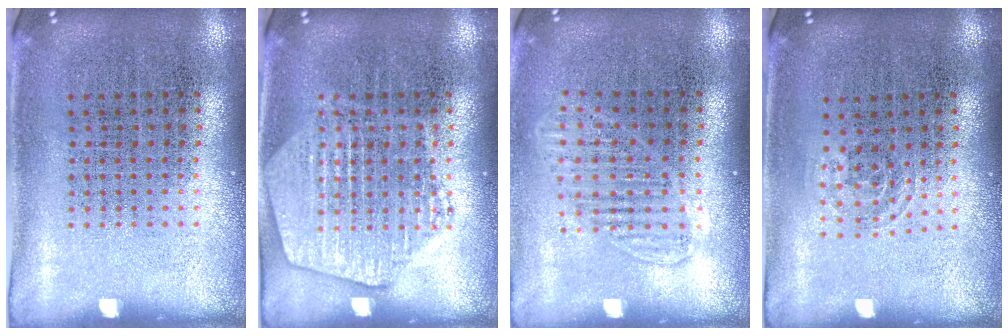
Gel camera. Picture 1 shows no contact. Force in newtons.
{"total": 2.6, "press": 2.6, "slide": 0.3}
{"total": 1.4, "press": 1.3, "slide": 0.6}
{"total": 0.8, "press": 0.6, "slide": 0.5}